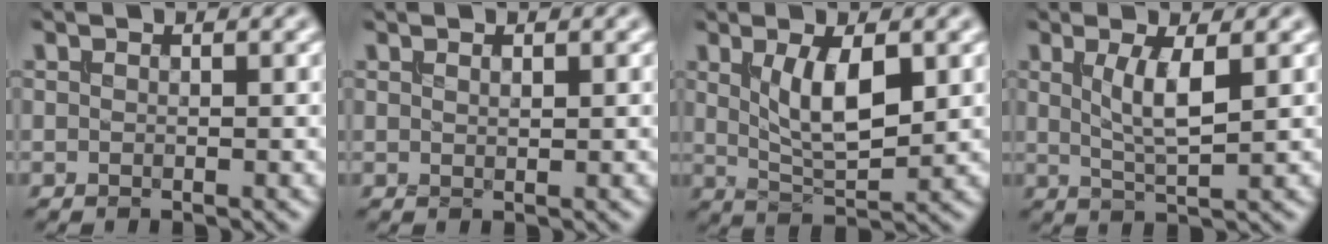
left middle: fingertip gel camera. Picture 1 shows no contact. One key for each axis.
{"total": 0.6, "fx": 0.4, "fy": 0.1, "fz": 0.5, "tx": -0.007, "ty": -0.001, "tz": 0.008}
{"total": 5.4, "fx": 1.4, "fy": 1.9, "fz": 4.8, "tx": -0.095, "ty": -0.008, "tz": 0.030}
{"total": 3.6, "fx": 1.0, "fy": 0.8, "fz": 3.3, "tx": -0.065, "ty": -0.006, "tz": 0.020}